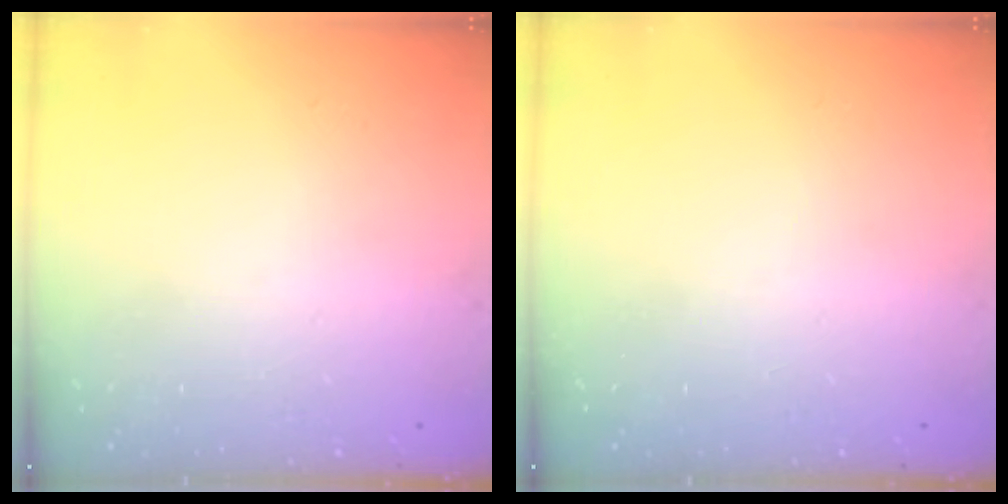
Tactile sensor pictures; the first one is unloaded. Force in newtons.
{"total": 0.0}